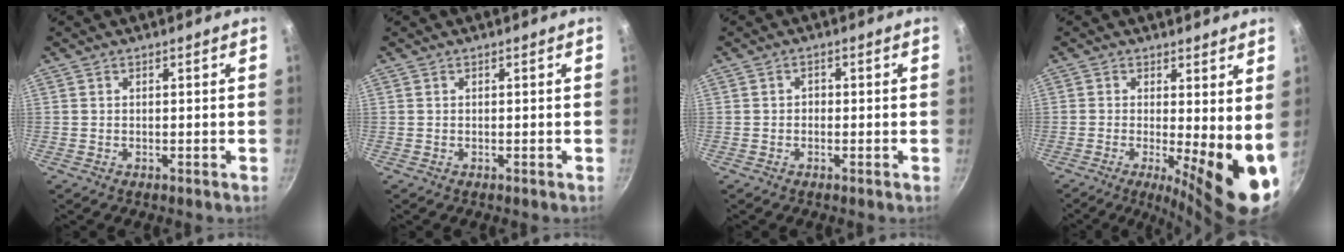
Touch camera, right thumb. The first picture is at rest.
{"total": 0.0}
{"total": 1.1, "force": [-0.4, 0.9, 0.5], "torque": [-0.005, 0.004, -0.008]}
{"total": 12.1, "force": [-0.7, 3.7, 11.5], "torque": [-0.134, -0.022, -0.007]}